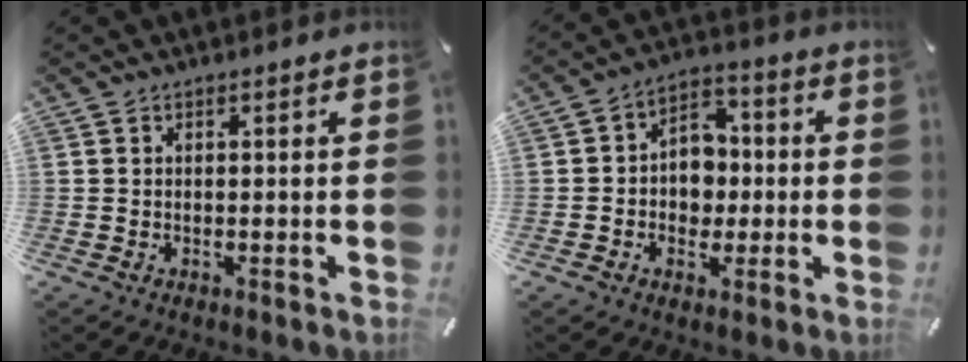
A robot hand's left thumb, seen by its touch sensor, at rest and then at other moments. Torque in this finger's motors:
{"motor_torque": [0.16, 0.12, 0.26, 0.32, 0.07]}